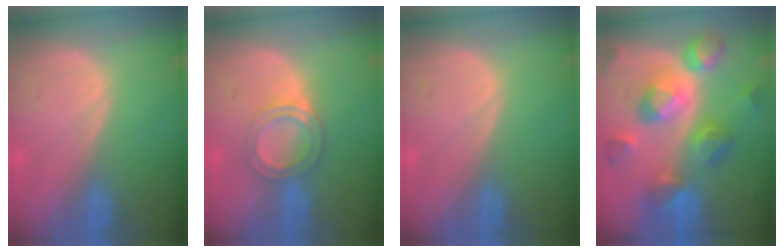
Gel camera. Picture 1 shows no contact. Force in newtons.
{"total": 5.0, "press": 4.5, "slide": 2.0}
{"total": 0.0}
{"total": 11.4, "press": 11.4, "slide": 0.9}